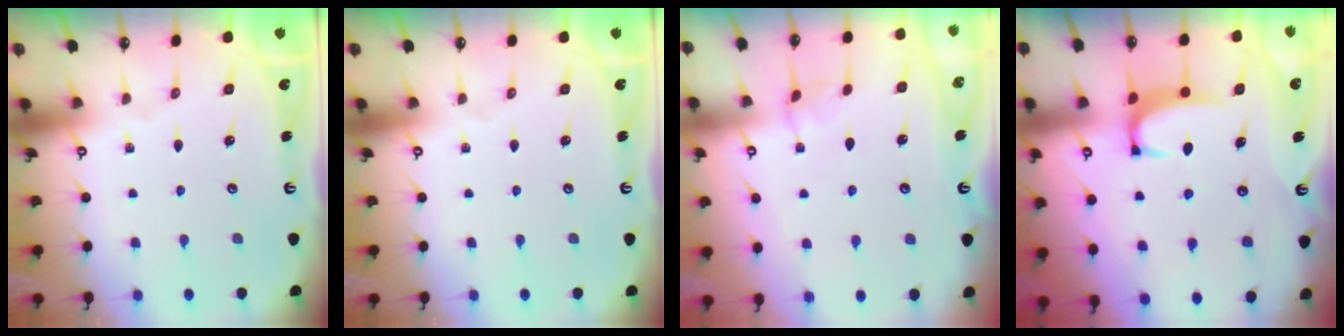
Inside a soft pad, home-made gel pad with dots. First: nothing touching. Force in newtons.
{"total": 0.0}
{"total": 2.8, "press": 2.8, "slide": 0.3}
{"total": 1.9, "press": 1.9, "slide": 0.5}